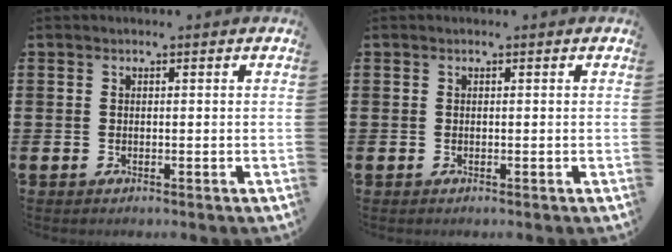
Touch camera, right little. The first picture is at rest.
{"total": 0.0}